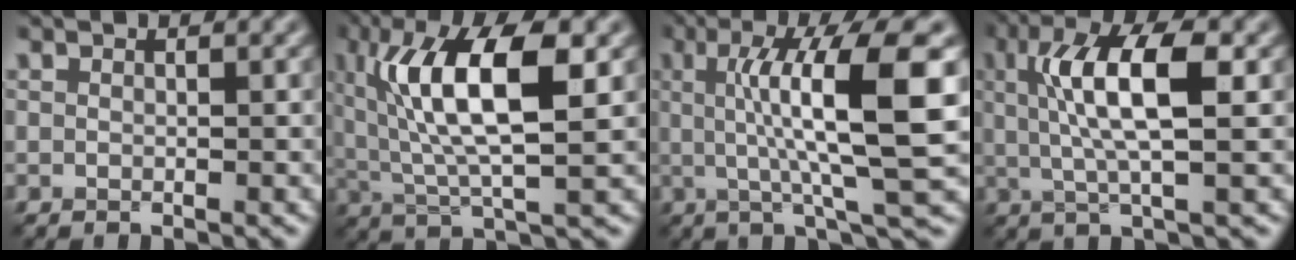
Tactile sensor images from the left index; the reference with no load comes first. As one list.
[{"total": 9.7, "force": [2.5, 2.9, 8.9], "torque": [-0.156, 0.003, 0.045]}, {"total": 10.8, "force": [1.5, 2.3, 10.5], "torque": [-0.150, 0.003, 0.027]}, {"total": 7.1, "force": [1.4, 2.0, 6.6], "torque": [-0.123, 0.010, 0.022]}]